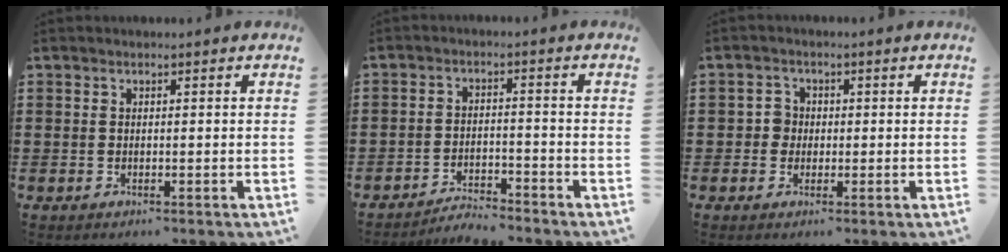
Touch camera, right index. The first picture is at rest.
{"total": 3.5, "force": [-3.5, 0.0, 0.1], "torque": [-0.008, 0.002, -0.075]}
{"total": 2.0, "force": [-0.4, 1.9, 0.7], "torque": [-0.020, 0.007, -0.010]}